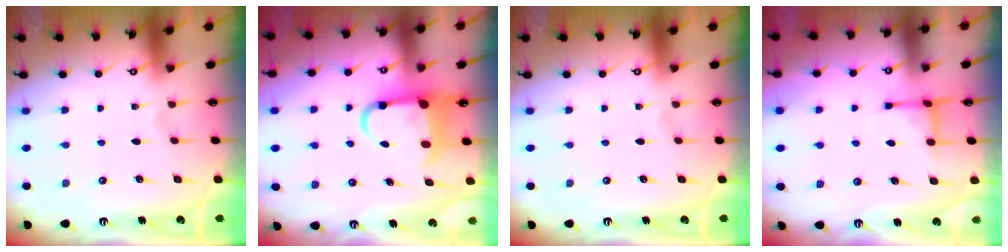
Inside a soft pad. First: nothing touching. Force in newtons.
{"total": 7.0, "press": 6.7, "slide": 1.9}
{"total": 0.0}
{"total": 2.8, "press": 2.7, "slide": 0.6}